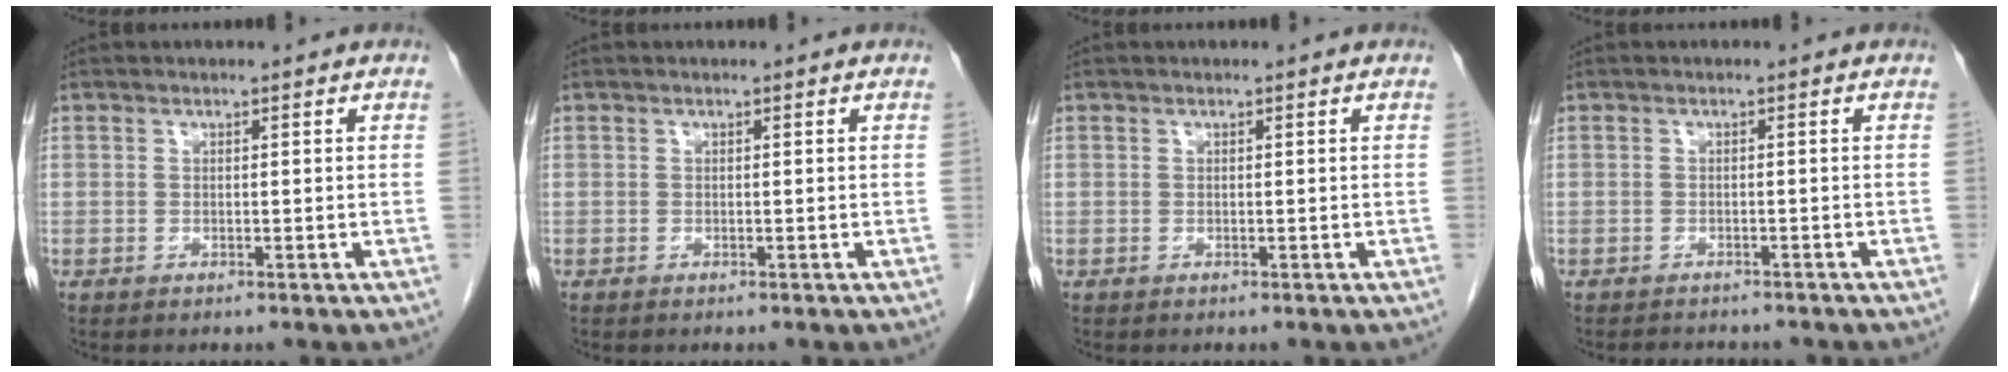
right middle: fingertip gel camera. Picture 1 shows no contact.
{"total": 0.0}
{"total": 0.0}
{"total": 4.4, "force": [-4.0, 1.1, 1.4], "torque": [-0.019, -0.003, -0.050]}